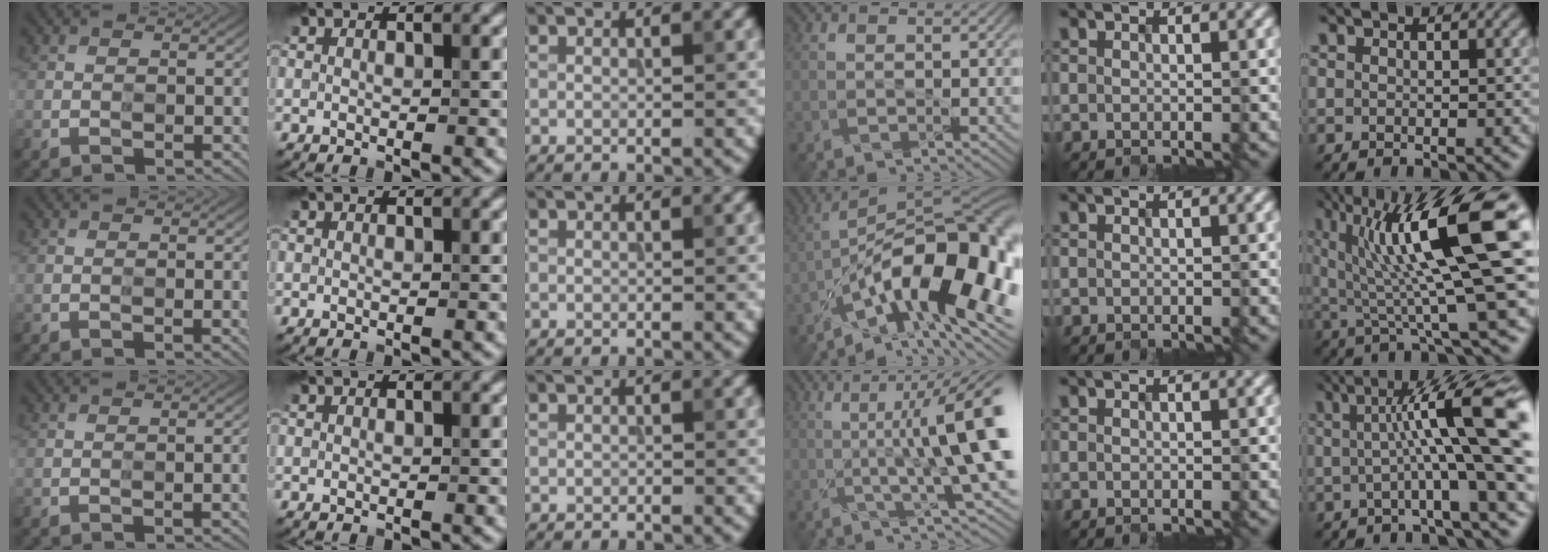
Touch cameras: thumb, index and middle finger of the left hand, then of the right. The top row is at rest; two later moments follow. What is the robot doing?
{"motion": "extract", "object": "connector and pipe"}